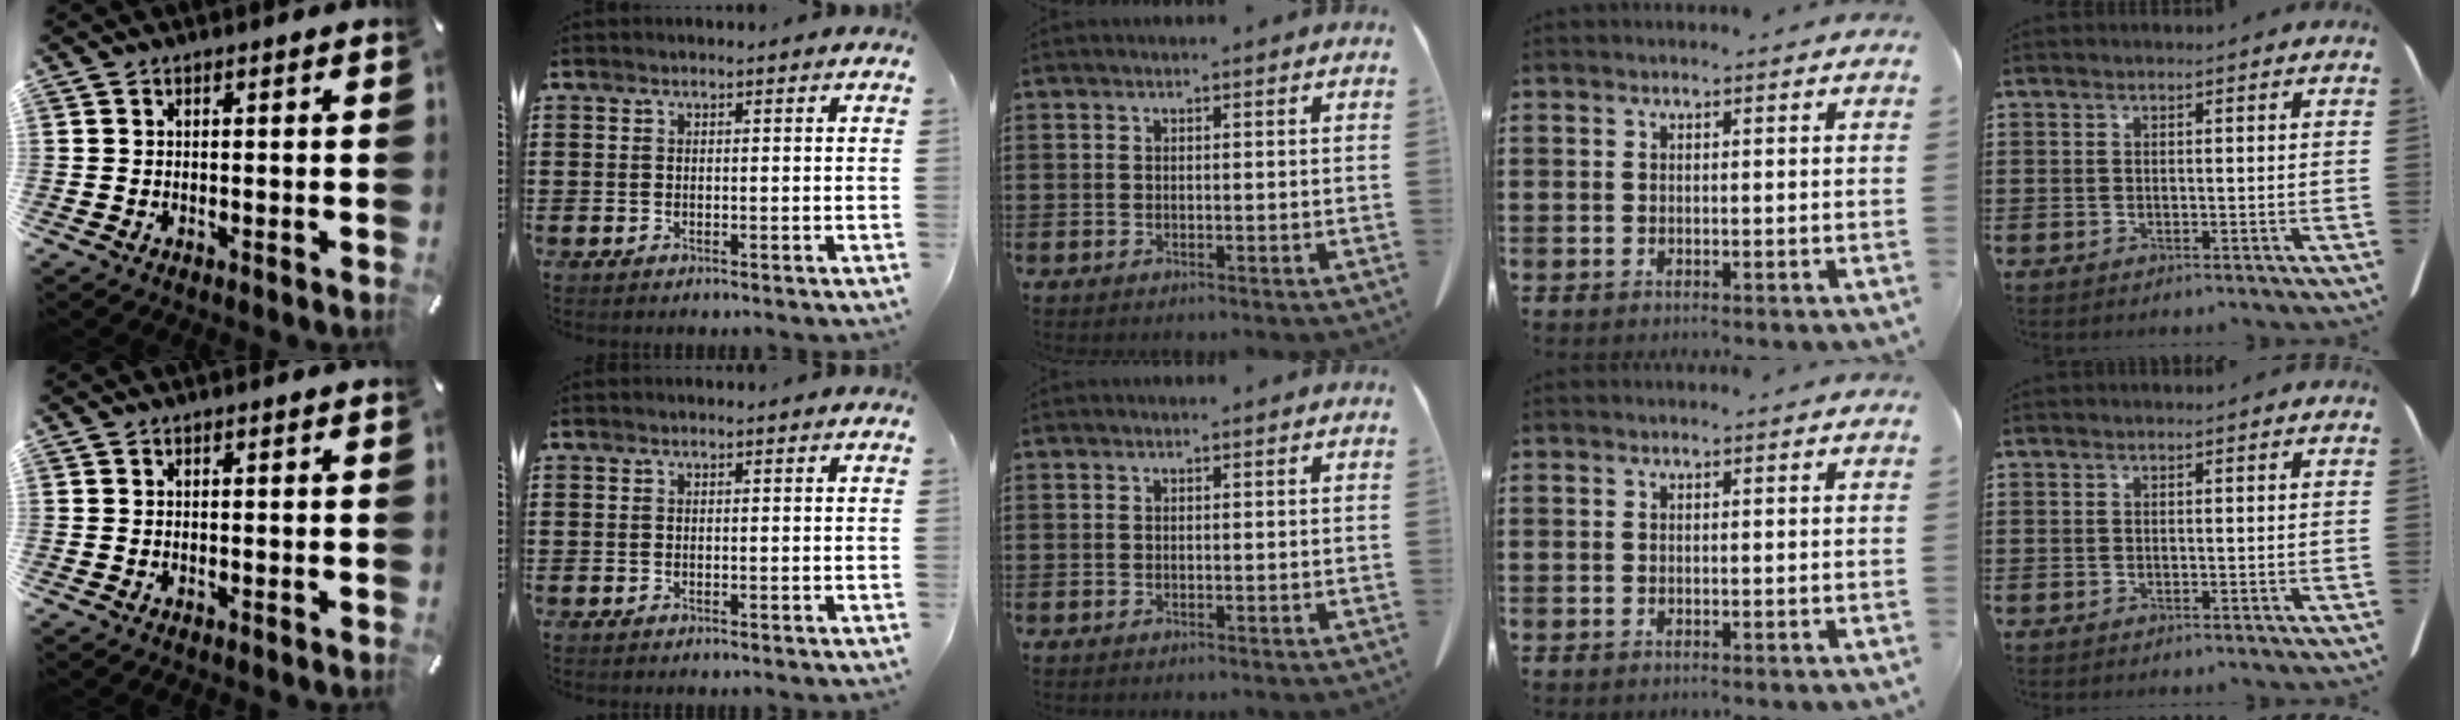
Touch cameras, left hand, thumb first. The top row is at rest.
{}